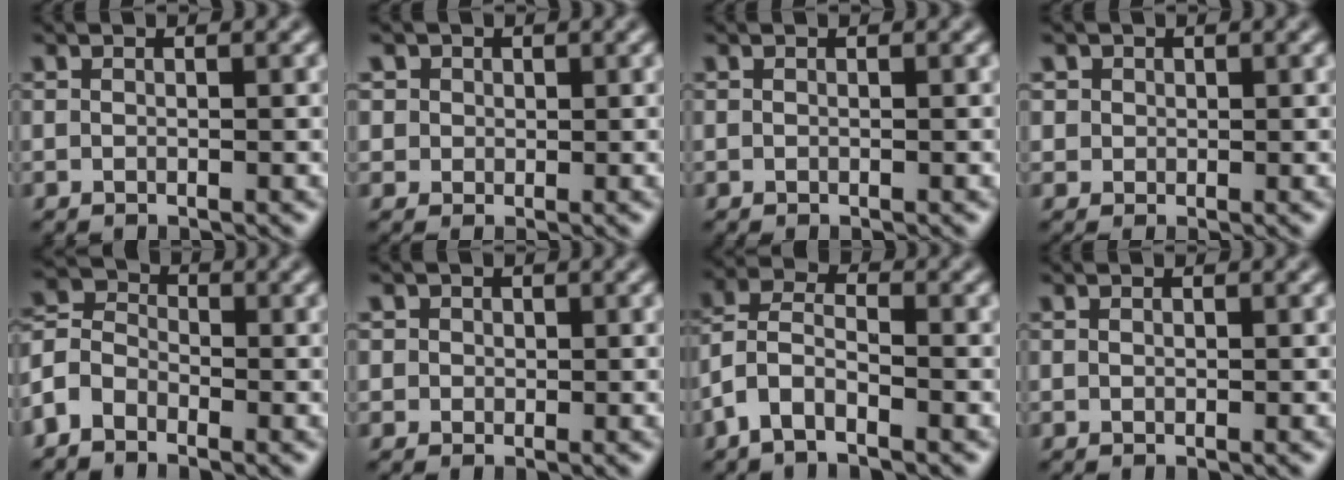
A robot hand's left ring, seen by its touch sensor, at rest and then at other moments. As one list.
[{"total": 3.1, "force": [1.5, 2.6, 0.9], "torque": [-0.017, 0.007, 0.025]}, {"total": 0.0}, {"total": 1.8, "force": [0.8, 1.5, 0.4], "torque": [-0.008, 0.000, 0.023]}, {"total": 3.9, "force": [-2.5, 2.5, 1.7], "torque": [-0.042, 0.008, -0.068]}, {"total": 2.3, "force": [0.9, 1.9, 0.7], "torque": [0.000, 0.007, 0.011]}, {"total": 3.8, "force": [-2.0, 1.7, 2.7], "torque": [-0.061, 0.008, -0.053]}, {"total": 0.0}]